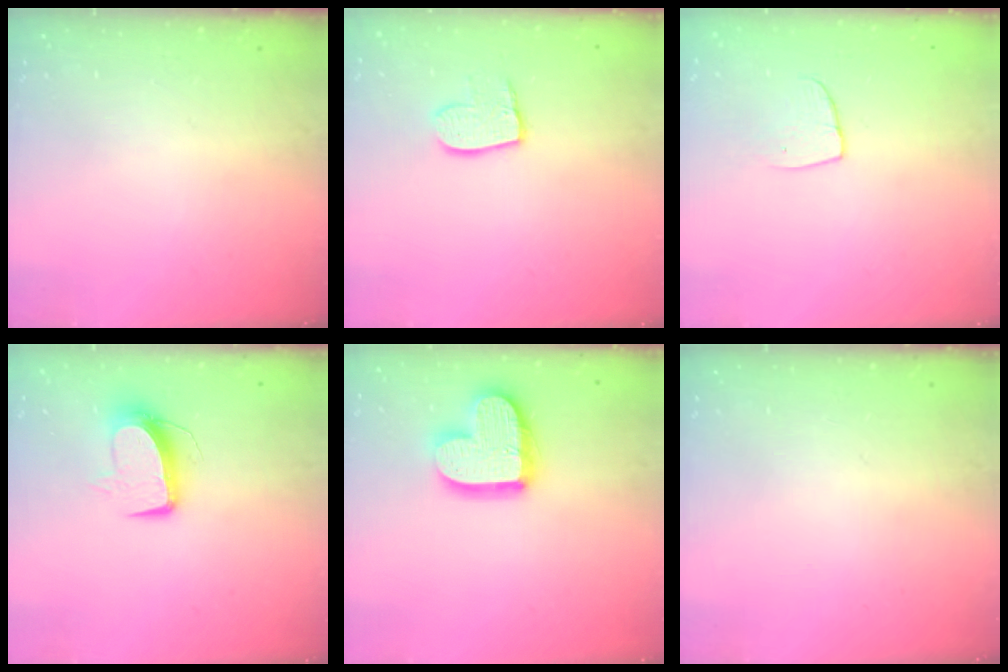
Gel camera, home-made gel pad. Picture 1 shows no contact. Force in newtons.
{"total": 8.7, "press": 8.6, "slide": 0.7}
{"total": 6.5, "press": 6.5, "slide": 0.5}
{"total": 10.0, "press": 10.0, "slide": 0.3}
{"total": 16.1, "press": 16.1, "slide": 1.3}
{"total": 0.0}